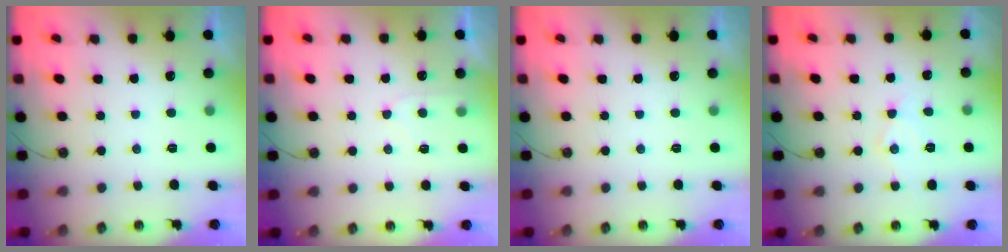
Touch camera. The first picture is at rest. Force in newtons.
{"total": 4.7, "press": 4.6, "slide": 0.5}
{"total": 0.0}
{"total": 8.1, "press": 8.1, "slide": 0.2}